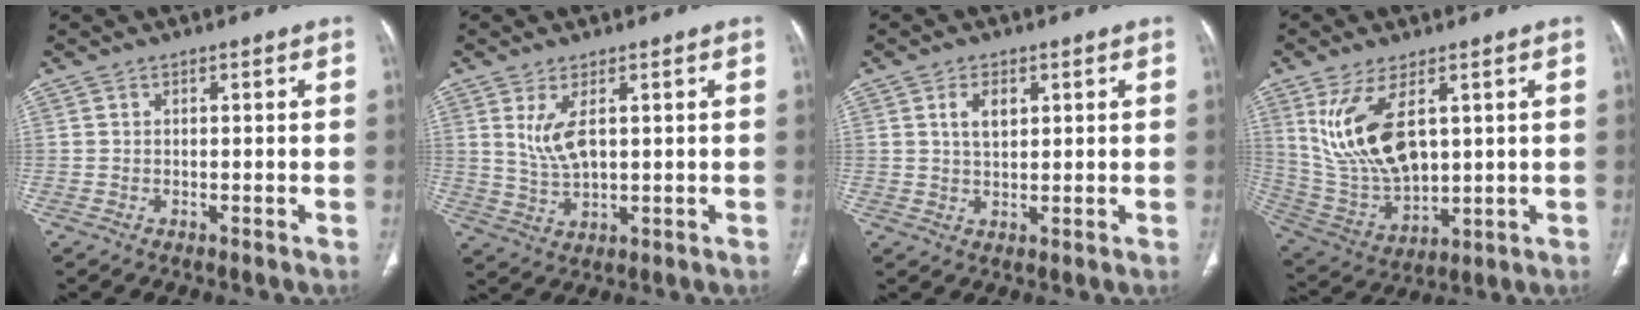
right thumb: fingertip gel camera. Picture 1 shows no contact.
{"total": 5.7, "force": [1.8, 2.4, 4.9], "torque": [-0.101, -0.013, 0.048]}
{"total": 4.0, "force": [1.6, 2.2, 2.9], "torque": [-0.046, -0.005, 0.031]}
{"total": 14.6, "force": [4.9, 7.3, 11.7], "torque": [-0.223, -0.021, 0.118]}